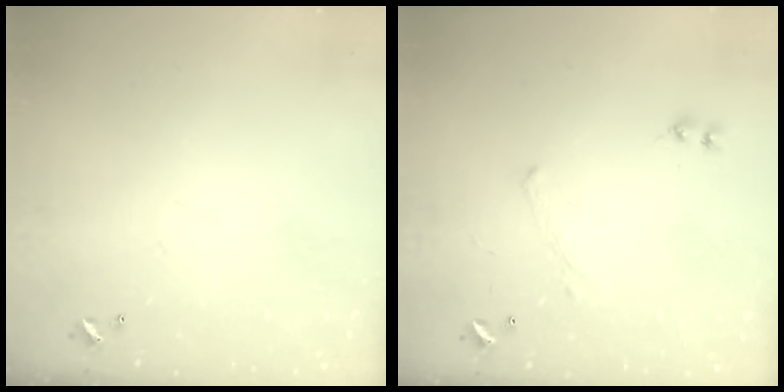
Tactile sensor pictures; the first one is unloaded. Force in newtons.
{"total": 0.0}